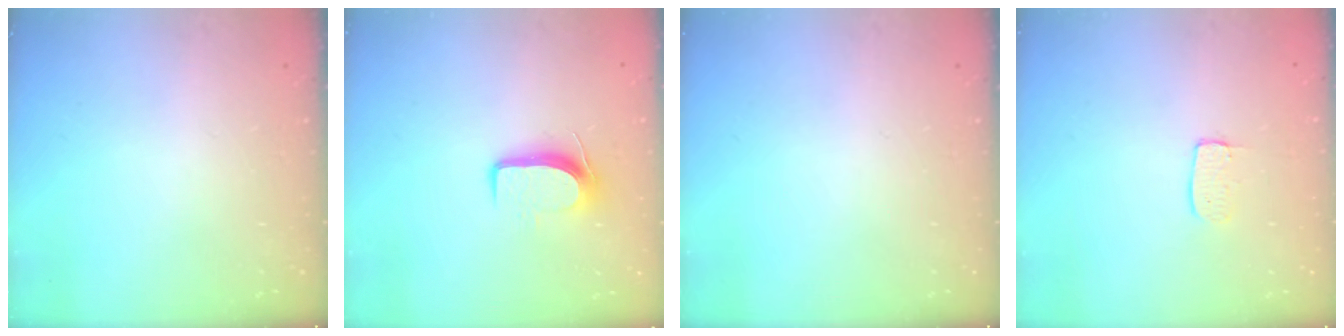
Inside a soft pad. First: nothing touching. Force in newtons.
{"total": 8.7, "press": 8.6, "slide": 1.2}
{"total": 0.0}
{"total": 5.0, "press": 5.0, "slide": 0.3}